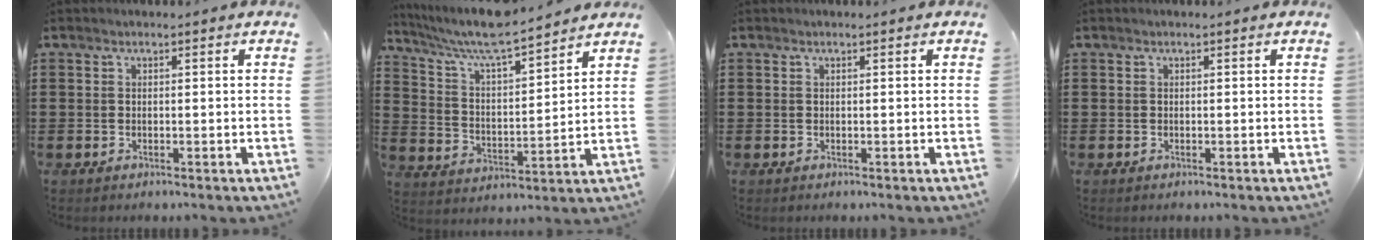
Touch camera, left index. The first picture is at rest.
{"total": 8.1, "force": [7.2, 0.7, 3.7], "torque": [-0.100, -0.035, 0.121]}
{"total": 0.0}
{"total": 0.0}